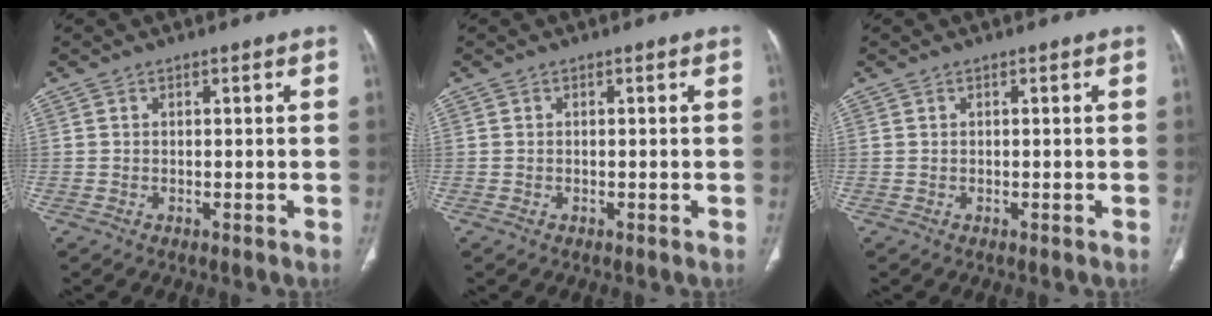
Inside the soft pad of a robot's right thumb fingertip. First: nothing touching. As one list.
[{"total": 0.0}, {"total": 0.0}]